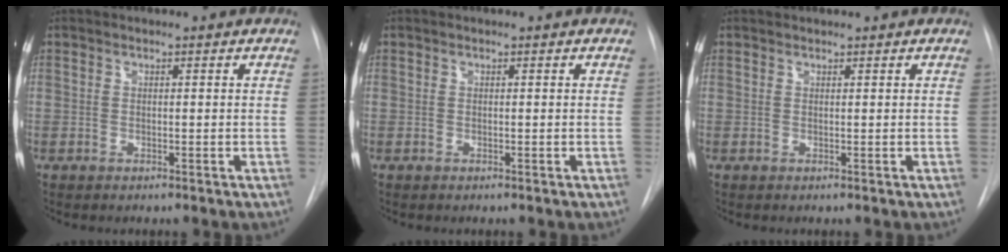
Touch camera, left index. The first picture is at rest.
{"total": 0.0}
{"total": 0.7, "force": [0.7, 0.0, 0.1], "torque": [-0.004, 0.013, 0.015]}